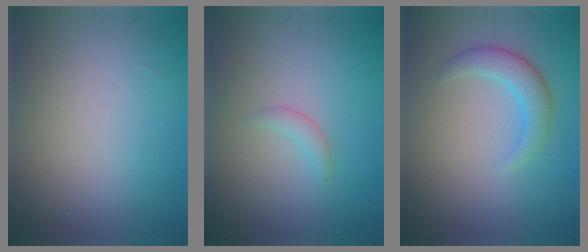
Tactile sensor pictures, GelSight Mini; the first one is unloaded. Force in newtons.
{"total": 1.1, "press": 1.1, "slide": 0.1}
{"total": 2.9, "press": 2.9, "slide": 0.1}